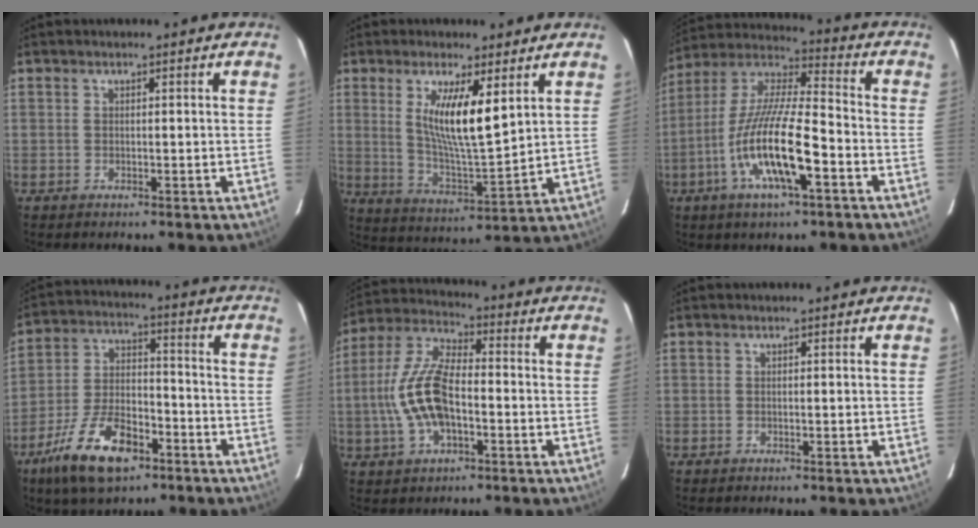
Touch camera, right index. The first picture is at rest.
{"total": 11.5, "force": [4.5, 2.1, 10.4], "torque": [-0.187, -0.014, 0.086]}
{"total": 16.9, "force": [-6.5, 3.8, 15.1], "torque": [-0.299, -0.012, -0.130]}
{"total": 15.4, "force": [-9.3, 6.7, 10.3], "torque": [-0.217, -0.008, -0.165]}
{"total": 13.6, "force": [-2.7, 6.2, 11.8], "torque": [-0.252, 0.008, -0.051]}
{"total": 0.0}